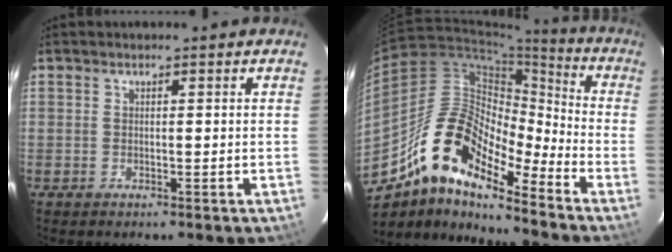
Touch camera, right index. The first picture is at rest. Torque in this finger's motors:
{"motor_torque": [0.98, -0.99, 0.19, -0.13]}